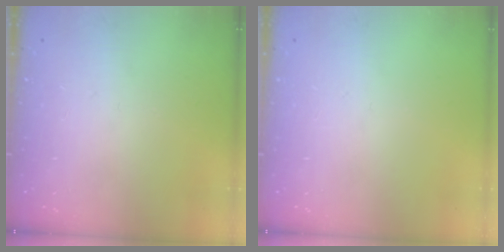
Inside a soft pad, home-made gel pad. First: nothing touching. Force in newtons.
{"total": 0.0}